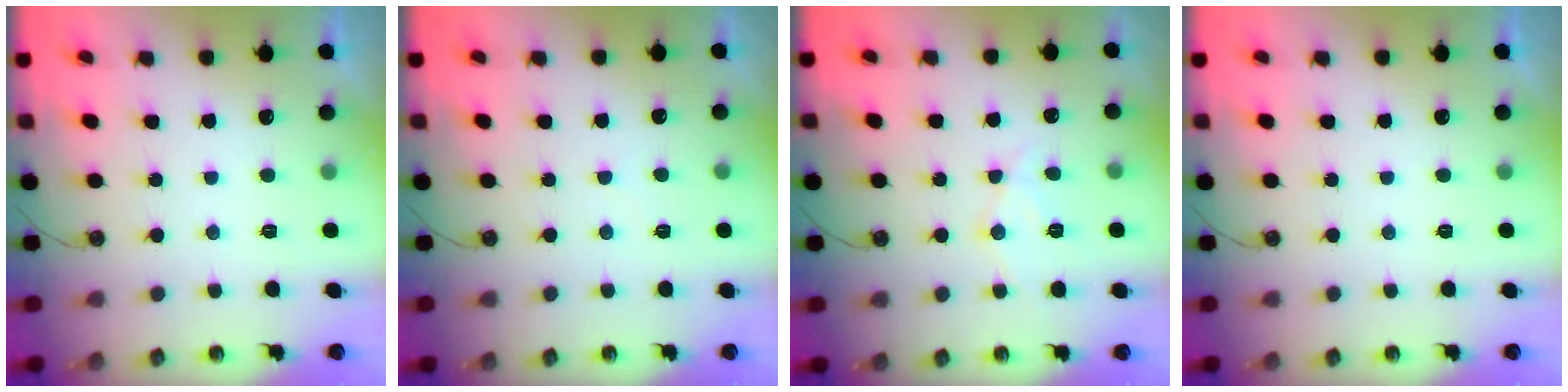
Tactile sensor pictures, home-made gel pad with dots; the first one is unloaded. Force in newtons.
{"total": 1.5, "press": 1.5, "slide": 0.4}
{"total": 10.0, "press": 10.0, "slide": 0.2}
{"total": 0.0}